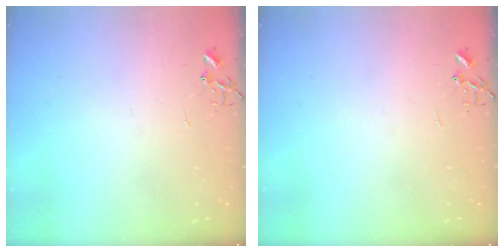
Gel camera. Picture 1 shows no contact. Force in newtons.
{"total": 0.0}